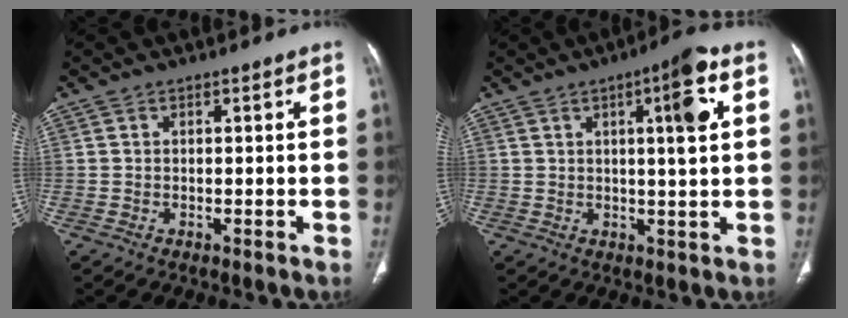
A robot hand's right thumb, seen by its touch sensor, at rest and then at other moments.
{"total": 8.6, "force": [2.4, 1.5, 8.1], "torque": [-0.119, 0.003, 0.033]}